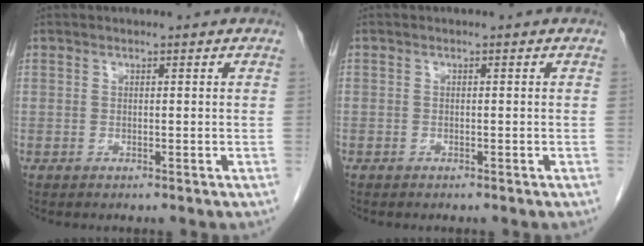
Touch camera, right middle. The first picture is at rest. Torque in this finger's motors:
{"motor_torque": [1.13, -1.01, -0.11, -0.21]}